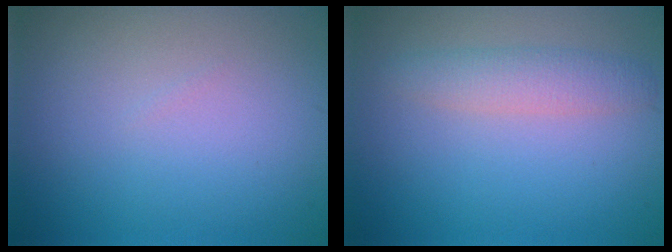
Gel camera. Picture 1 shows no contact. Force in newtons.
{"total": 2.4, "press": 2.4, "slide": 0.0}